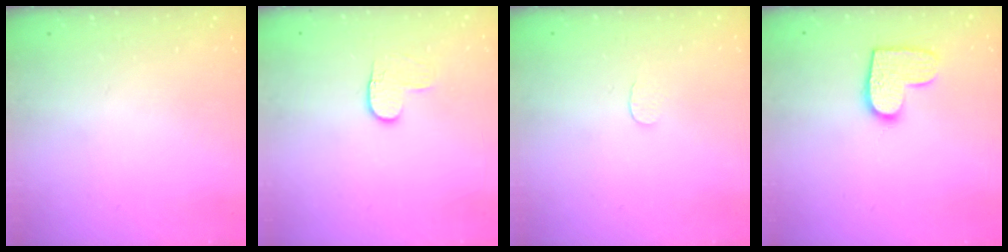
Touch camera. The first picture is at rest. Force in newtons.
{"total": 3.8, "press": 3.8, "slide": 0.4}
{"total": 3.0, "press": 3.0, "slide": 0.2}
{"total": 10.5, "press": 10.5, "slide": 0.6}